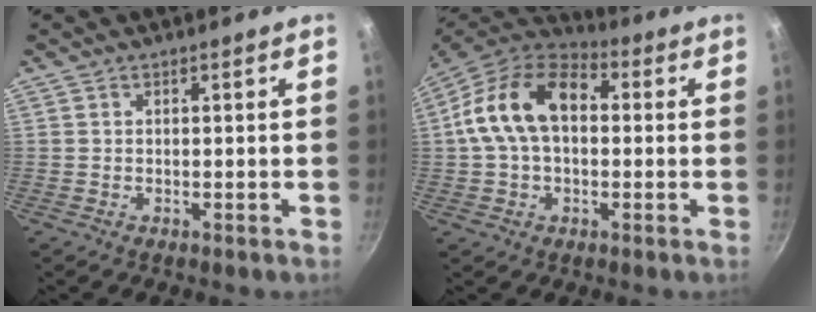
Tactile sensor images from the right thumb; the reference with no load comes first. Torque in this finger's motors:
{"motor_torque": [0.29, 0.28, 0.30, -0.26, 0.38]}